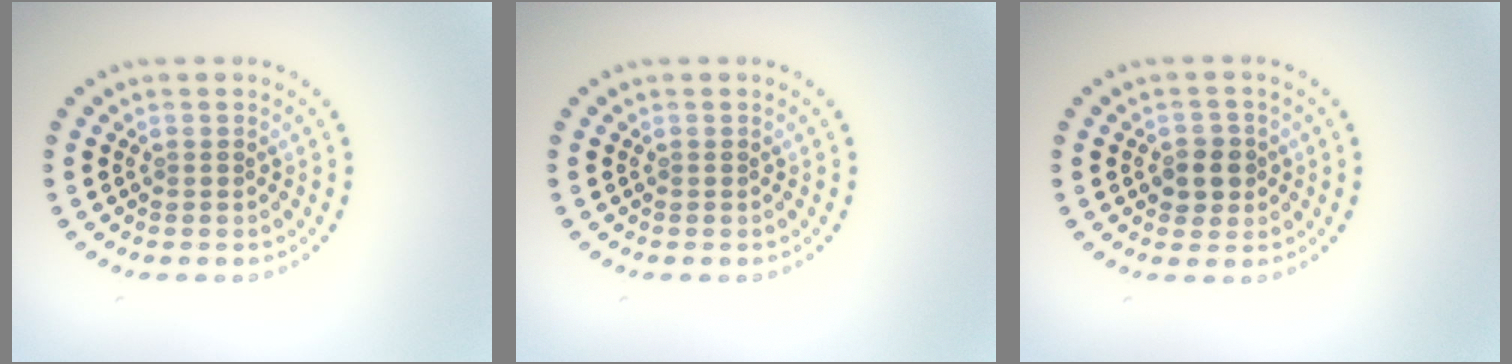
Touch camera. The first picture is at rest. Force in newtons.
{"total": 0.0}
{"total": 2.4, "press": 2.2, "slide": 0.8}